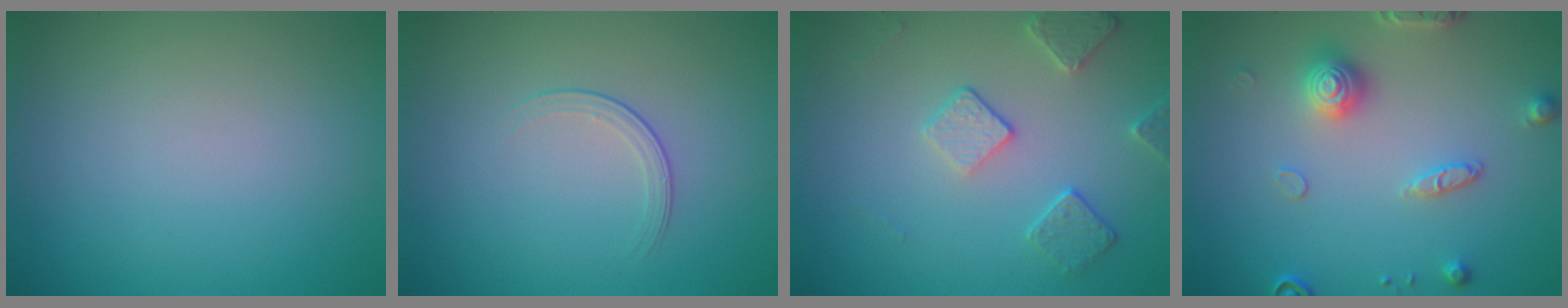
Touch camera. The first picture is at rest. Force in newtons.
{"total": 1.5, "press": 0.7, "slide": 1.4}
{"total": 2.9, "press": 2.8, "slide": 0.9}
{"total": 3.3, "press": 3.1, "slide": 1.1}